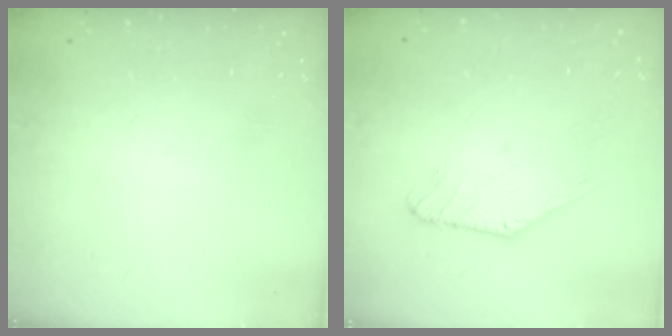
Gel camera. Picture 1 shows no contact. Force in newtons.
{"total": 0.9, "press": 0.9, "slide": 0.1}